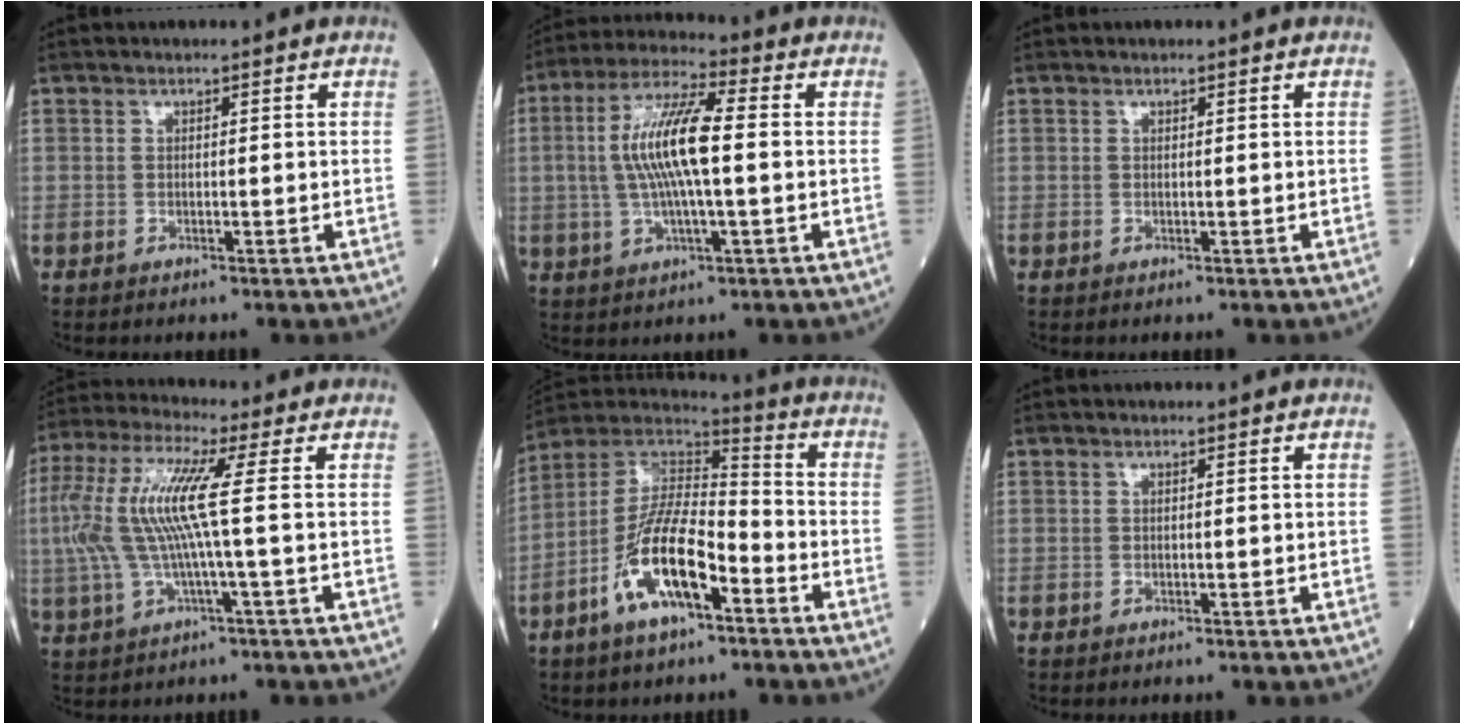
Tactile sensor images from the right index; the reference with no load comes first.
{"total": 11.6, "force": [0.3, 2.0, 11.5], "torque": [-0.231, 0.014, 0.002]}
{"total": 0.0}
{"total": 11.7, "force": [0.7, 0.3, 11.7], "torque": [-0.260, 0.019, 0.006]}
{"total": 14.2, "force": [-6.2, 4.4, 11.9], "torque": [-0.235, 0.009, -0.117]}
{"total": 0.0}